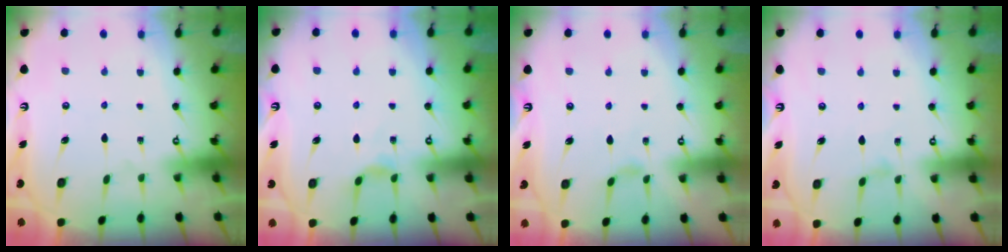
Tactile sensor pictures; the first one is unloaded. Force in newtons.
{"total": 4.6, "press": 4.5, "slide": 0.7}
{"total": 2.4, "press": 2.3, "slide": 0.5}
{"total": 1.1, "press": 1.1, "slide": 0.4}